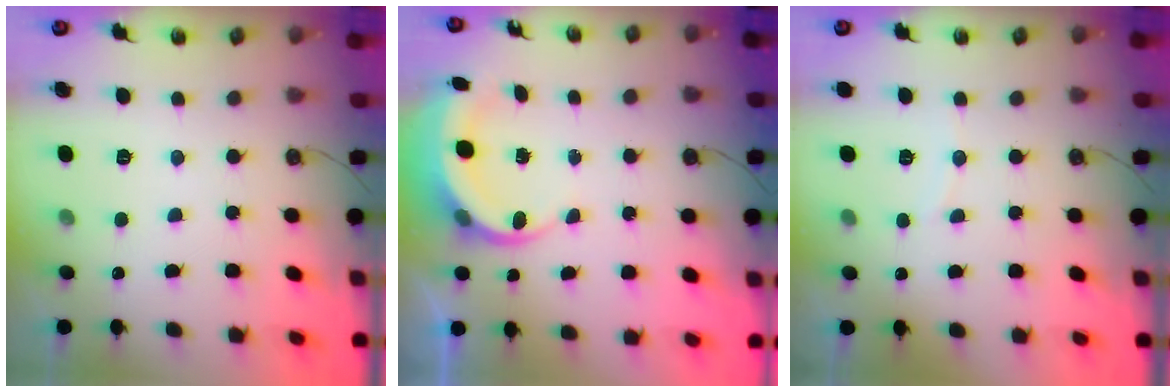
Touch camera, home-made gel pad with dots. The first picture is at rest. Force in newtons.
{"total": 6.1, "press": 5.9, "slide": 1.4}
{"total": 2.2, "press": 2.2, "slide": 0.2}